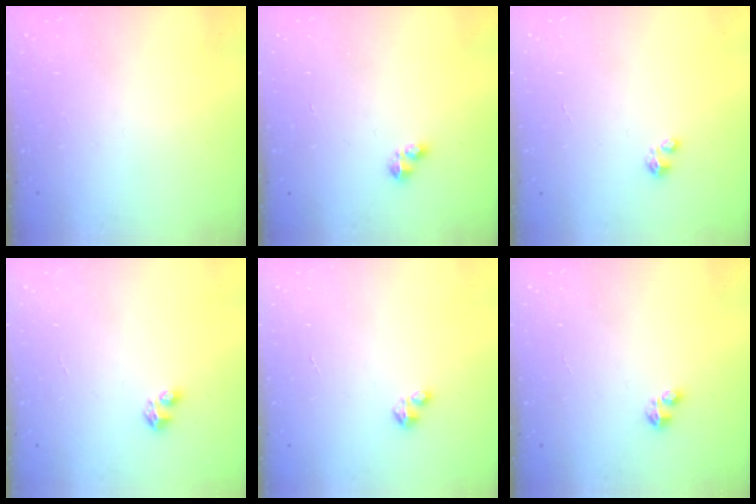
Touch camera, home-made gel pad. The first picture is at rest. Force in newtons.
{"total": 2.8, "press": 2.8, "slide": 0.4}
{"total": 1.6, "press": 1.6, "slide": 0.2}
{"total": 3.0, "press": 2.9, "slide": 0.3}
{"total": 1.7, "press": 1.7, "slide": 0.2}
{"total": 1.6, "press": 1.6, "slide": 0.3}